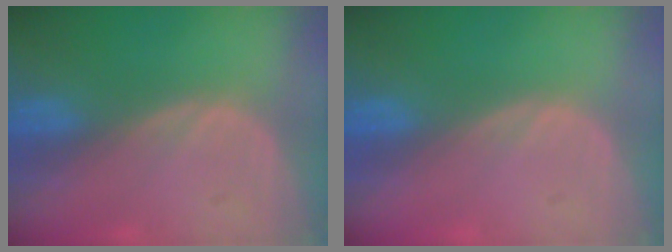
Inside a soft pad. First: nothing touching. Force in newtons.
{"total": 0.0}